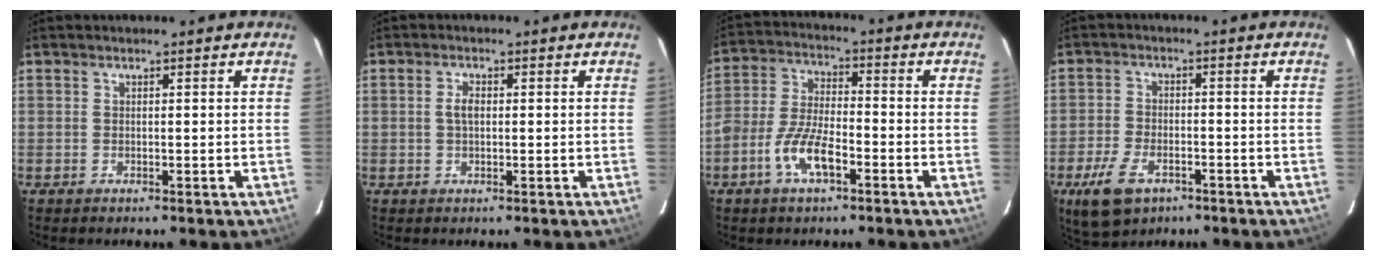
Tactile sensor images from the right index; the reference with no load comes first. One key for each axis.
{"total": 2.2, "fx": 0.1, "fy": 1.1, "fz": 1.8, "tx": -0.037, "ty": 0.005, "tz": 0.002}
{"total": 9.2, "fx": -4.5, "fy": 3.5, "fz": 7.2, "tx": -0.154, "ty": 0.004, "tz": -0.088}
{"total": 9.3, "fx": -5.3, "fy": 5.1, "fz": 5.7, "tx": -0.140, "ty": -0.011, "tz": -0.094}